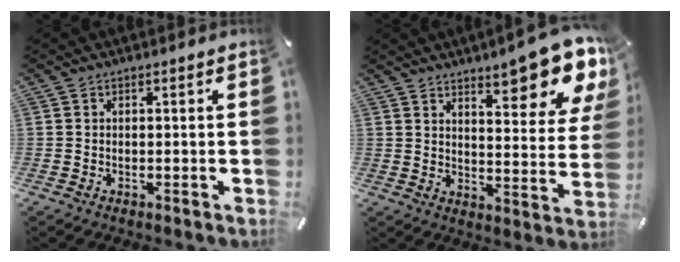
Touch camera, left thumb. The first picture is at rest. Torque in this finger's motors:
{"motor_torque": [2.62, 2.39, 0.75, -0.04, 0.16]}